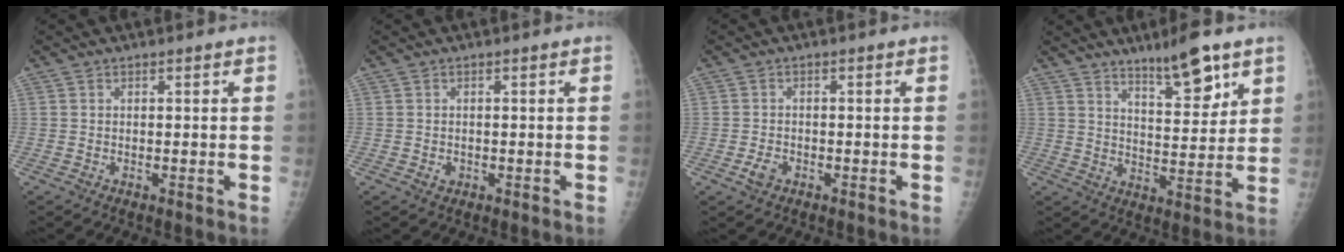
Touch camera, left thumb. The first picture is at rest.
{"total": 1.1, "force": [-0.4, 0.9, 0.4], "torque": [0.001, 0.003, -0.003]}
{"total": 2.3, "force": [-1.2, 1.6, 1.3], "torque": [-0.020, 0.003, -0.019]}
{"total": 9.9, "force": [6.7, 2.5, 6.8], "torque": [-0.090, -0.047, 0.109]}